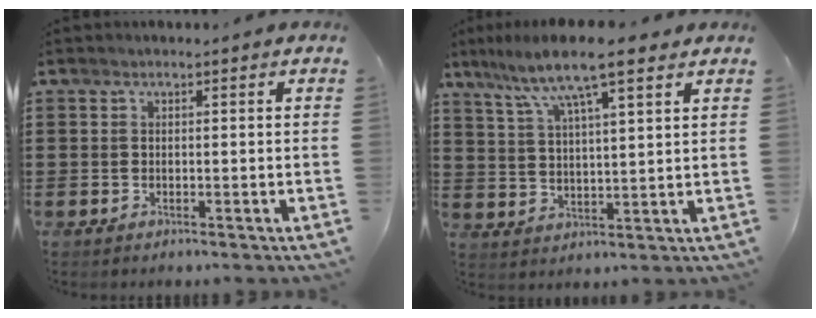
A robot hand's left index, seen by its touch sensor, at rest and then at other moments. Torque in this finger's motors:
{"motor_torque": [1.17, -0.97, 0.68, 0.21]}